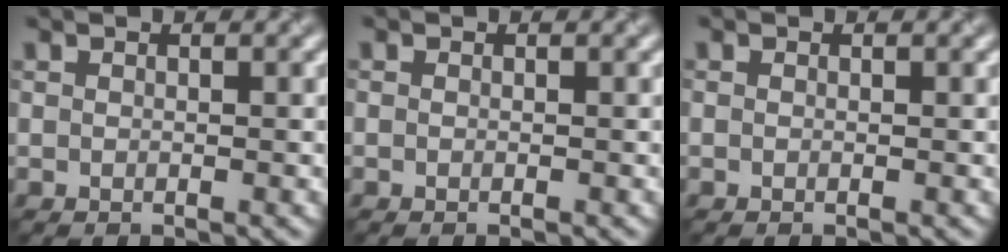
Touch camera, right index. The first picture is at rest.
{"total": 0.0}
{"total": 0.0}